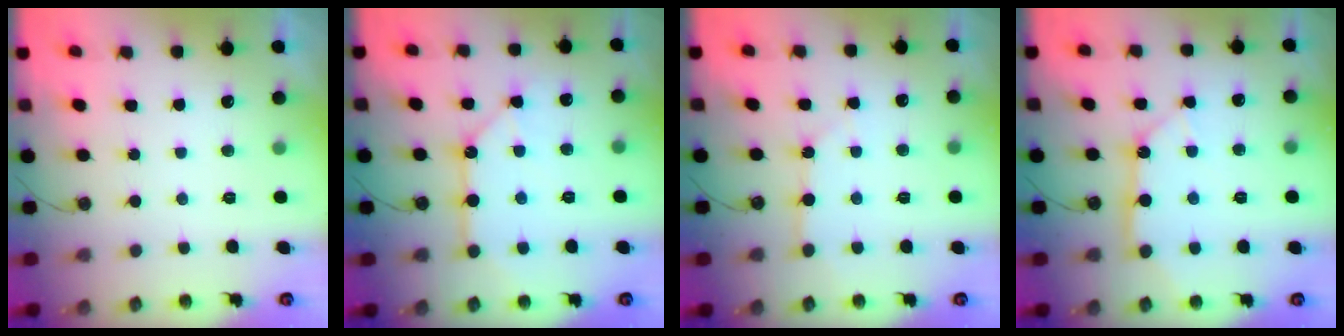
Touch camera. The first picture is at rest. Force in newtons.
{"total": 10.8, "press": 10.7, "slide": 1.0}
{"total": 3.5, "press": 3.5, "slide": 0.4}
{"total": 10.9, "press": 10.8, "slide": 1.4}